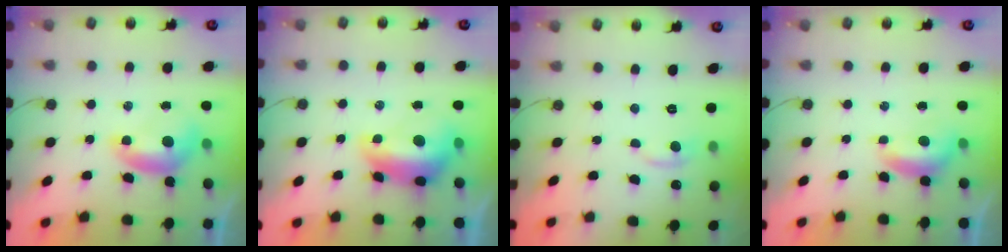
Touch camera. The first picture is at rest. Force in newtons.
{"total": 2.8, "press": 2.7, "slide": 0.7}
{"total": 1.1, "press": 0.7, "slide": 0.8}
{"total": 1.4, "press": 1.3, "slide": 0.4}